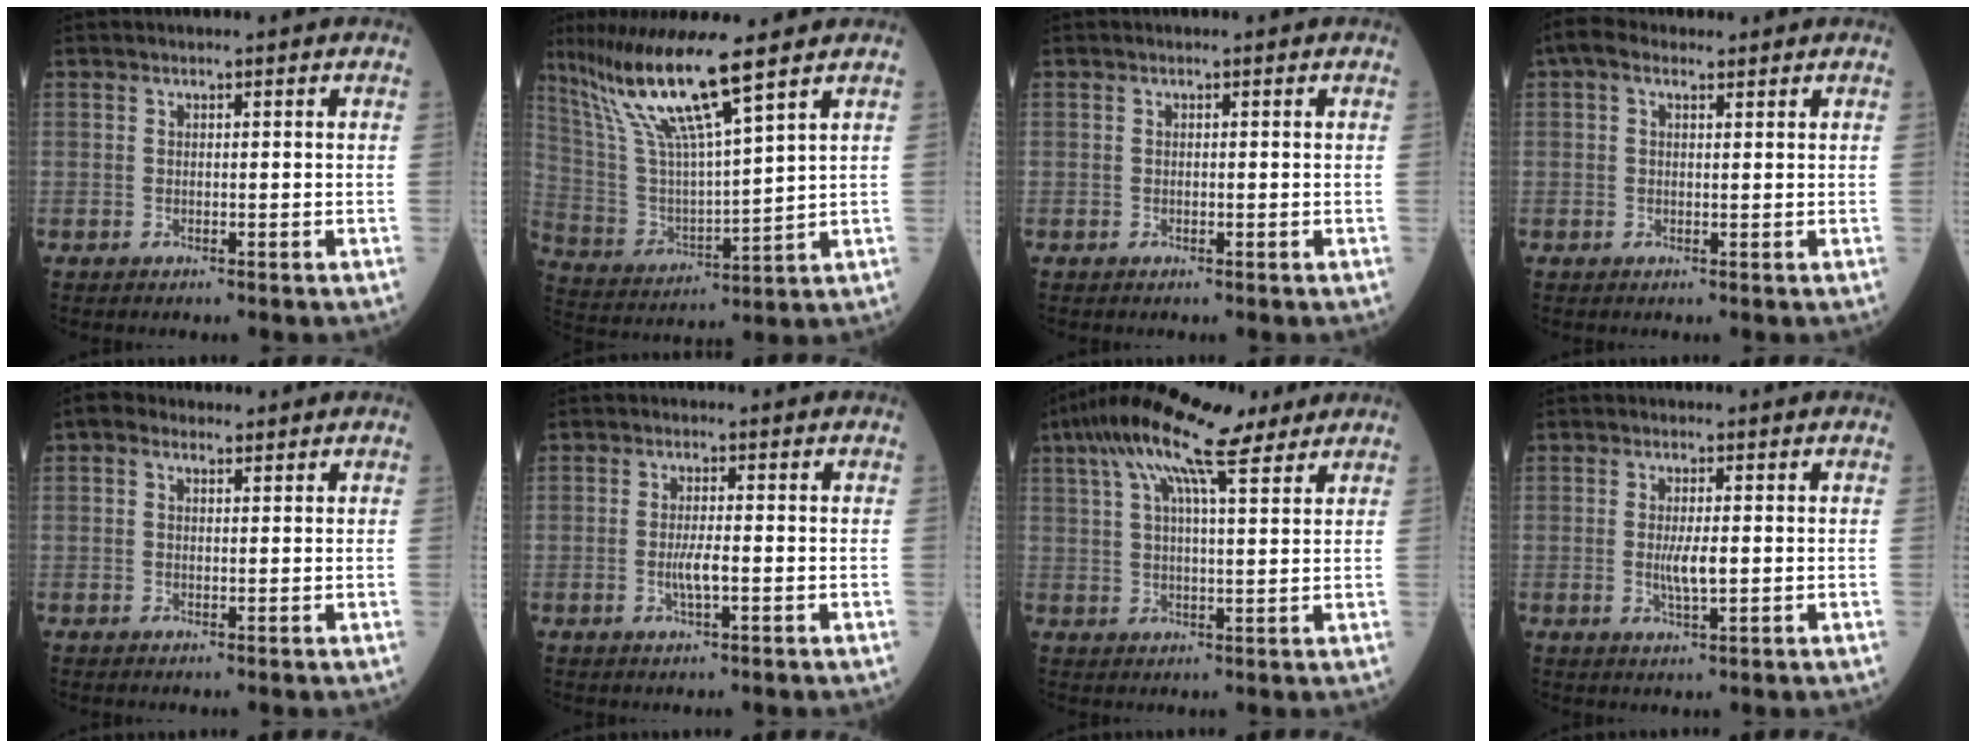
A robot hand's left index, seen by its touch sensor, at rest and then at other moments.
{"total": 13.8, "force": [9.9, -0.6, 9.6], "torque": [-0.194, 0.001, 0.193]}
{"total": 0.0}
{"total": 3.4, "force": [1.9, 1.7, 2.2], "torque": [-0.055, 0.028, 0.034]}
{"total": 2.3, "force": [1.3, 1.4, 1.3], "torque": [-0.034, 0.021, 0.024]}
{"total": 3.0, "force": [-0.7, 0.4, 2.9], "torque": [-0.061, -0.003, -0.012]}
{"total": 12.9, "force": [8.5, 2.6, 9.4], "torque": [-0.175, 0.044, 0.143]}
{"total": 3.5, "force": [-0.1, 0.6, 3.4], "torque": [-0.070, -0.006, 0.000]}